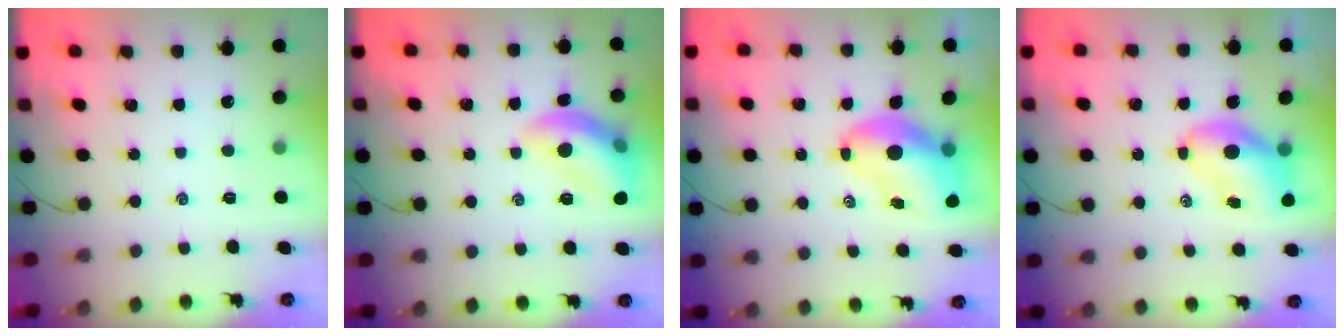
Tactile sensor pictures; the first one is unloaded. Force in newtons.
{"total": 14.0, "press": 14.0, "slide": 1.2}
{"total": 10.8, "press": 10.4, "slide": 3.2}
{"total": 7.2, "press": 7.0, "slide": 1.5}